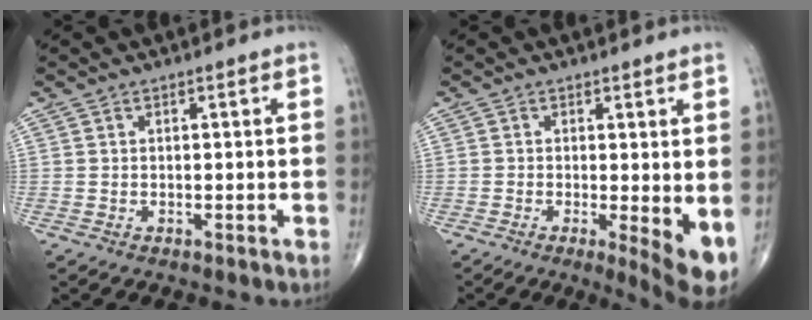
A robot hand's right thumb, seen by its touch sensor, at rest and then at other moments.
{"total": 6.4, "force": [-0.7, 1.6, 6.2], "torque": [-0.089, -0.017, -0.012]}